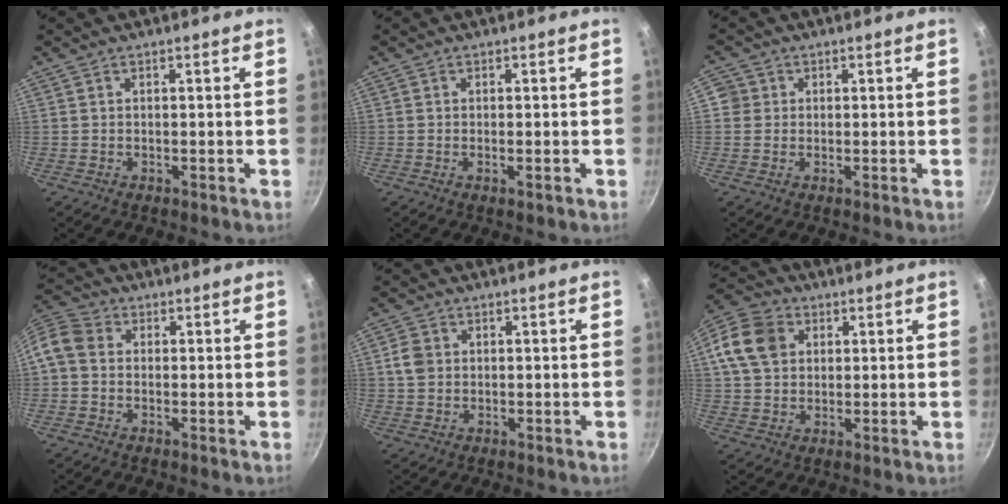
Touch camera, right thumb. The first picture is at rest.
{"total": 1.1, "force": [-0.4, 0.2, 1.1], "torque": [-0.025, 0.000, -0.009]}
{"total": 2.9, "force": [0.2, 2.9, 0.5], "torque": [0.016, 0.006, -0.004]}
{"total": 7.9, "force": [-0.3, 6.5, 4.5], "torque": [-0.095, 0.027, -0.023]}
{"total": 3.6, "force": [0.4, 3.1, 1.9], "torque": [-0.024, 0.005, 0.002]}
{"total": 12.8, "force": [3.3, 10.2, 7.0], "torque": [-0.125, 0.018, 0.047]}